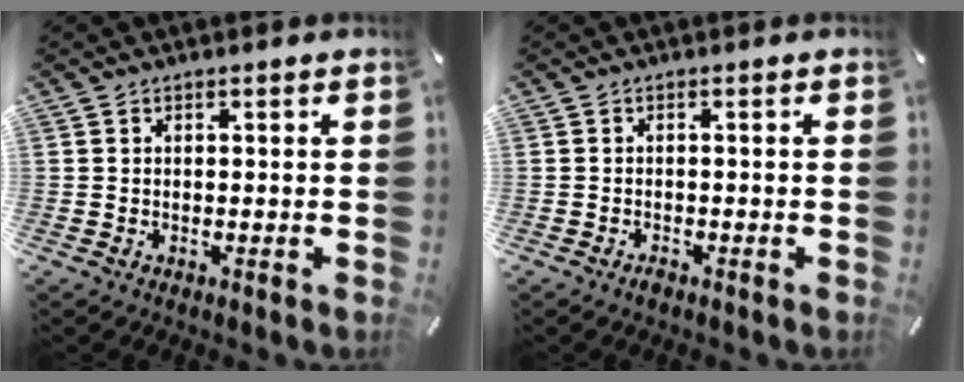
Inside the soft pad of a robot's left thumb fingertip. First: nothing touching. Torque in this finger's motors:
{"motor_torque": [-0.13, 0.28, -0.10, 0.08, 0.03]}